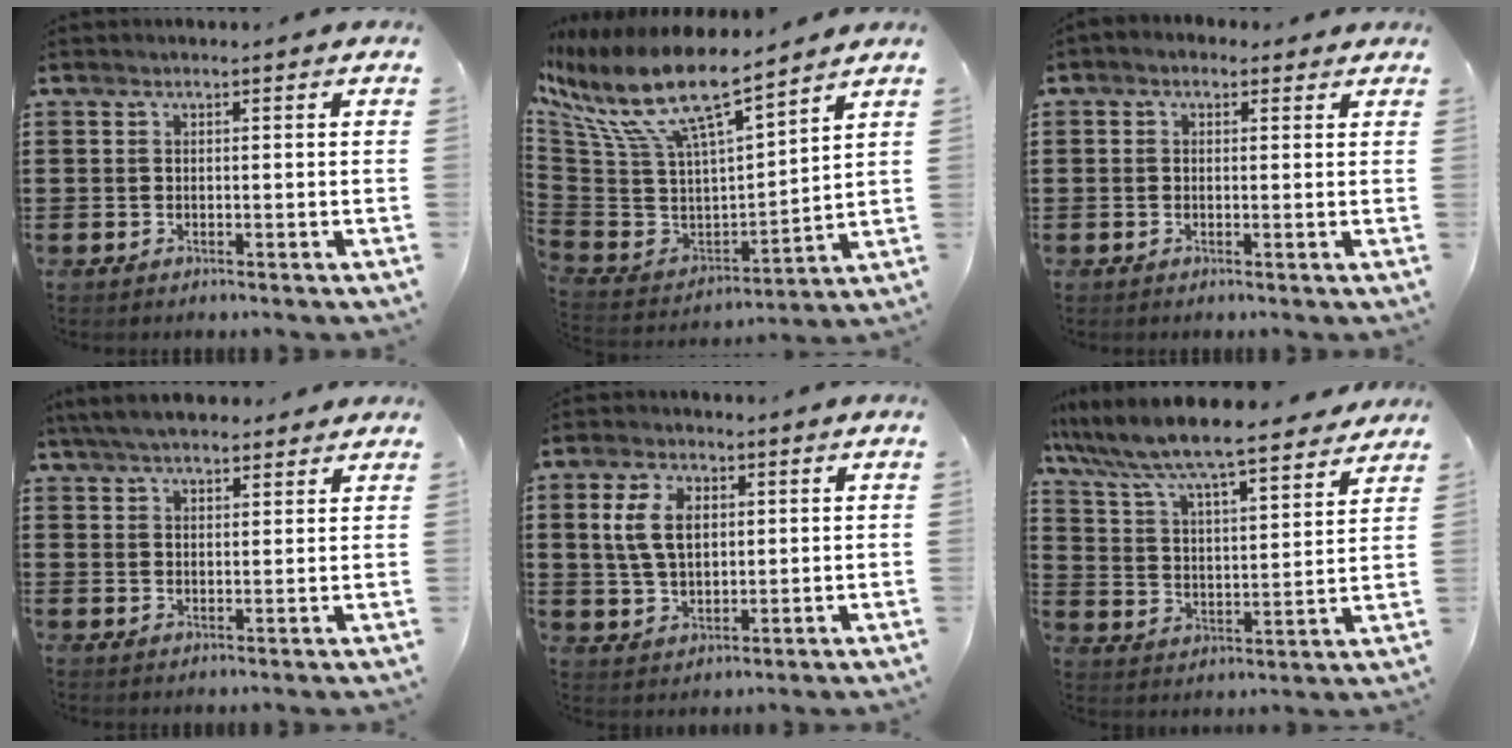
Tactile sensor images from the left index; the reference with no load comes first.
{"total": 13.2, "force": [8.4, 3.7, 9.5], "torque": [-0.224, -0.056, 0.140]}
{"total": 1.2, "force": [0.2, 1.0, 0.5], "torque": [-0.014, 0.005, 0.002]}
{"total": 5.1, "force": [4.6, 1.1, 1.9], "torque": [-0.049, -0.003, 0.086]}
{"total": 7.0, "force": [1.7, 4.2, 5.2], "torque": [-0.120, 0.005, 0.024]}
{"total": 7.6, "force": [7.1, 0.2, 2.6], "torque": [-0.083, -0.050, 0.117]}